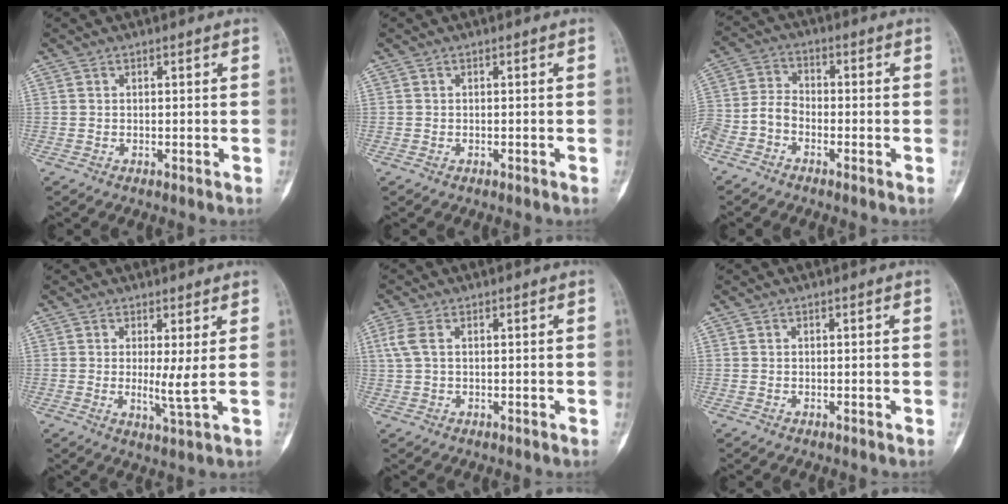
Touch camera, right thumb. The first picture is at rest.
{"total": 0.0}
{"total": 7.5, "force": [-3.9, 5.0, 4.1], "torque": [-0.085, 0.025, -0.084]}
{"total": 3.7, "force": [0.7, 0.0, 3.6], "torque": [-0.068, -0.017, 0.016]}
{"total": 3.5, "force": [0.9, 1.9, 2.8], "torque": [-0.087, 0.012, 0.019]}
{"total": 0.0}